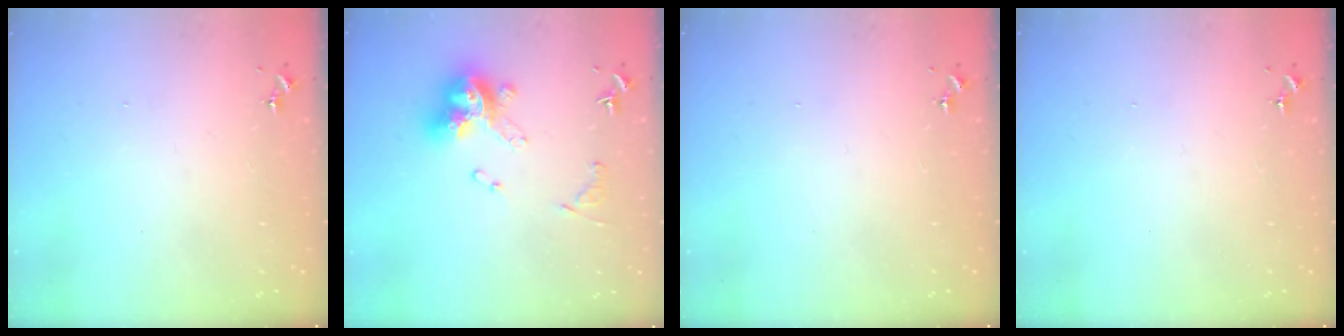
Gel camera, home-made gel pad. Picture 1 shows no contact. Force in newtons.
{"total": 14.0, "press": 13.9, "slide": 1.3}
{"total": 0.0}
{"total": 0.0}